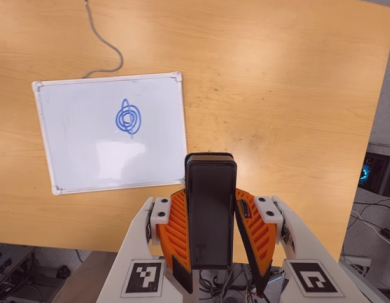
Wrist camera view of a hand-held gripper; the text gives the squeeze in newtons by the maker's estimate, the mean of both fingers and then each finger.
{"total": 5.6, "left": 4.5, "right": 6.8}